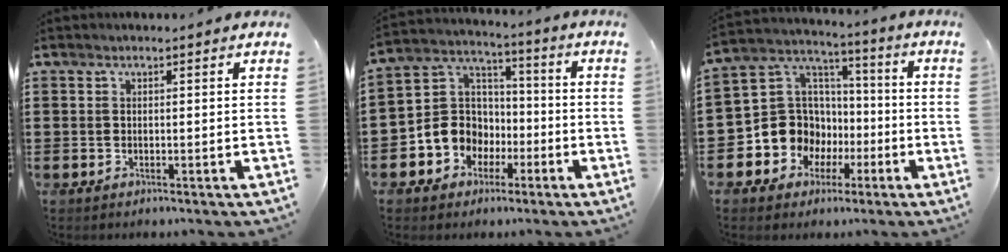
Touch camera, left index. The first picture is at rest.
{"total": 8.2, "force": [-2.6, 7.6, 1.4], "torque": [-0.073, 0.005, -0.051]}
{"total": 10.6, "force": [-3.3, 9.7, 2.7], "torque": [-0.103, 0.003, -0.056]}